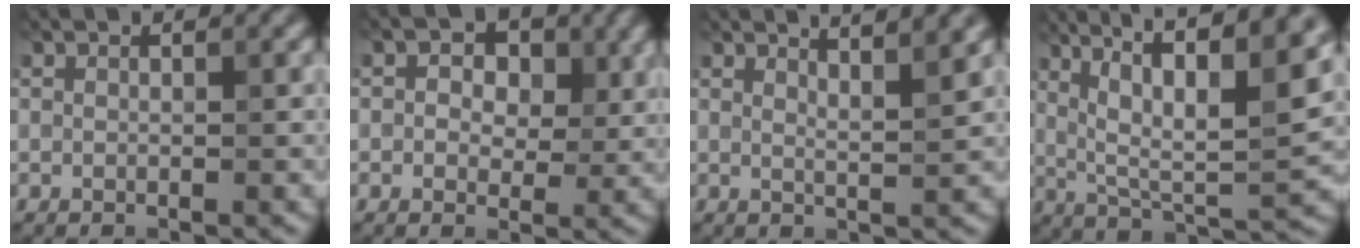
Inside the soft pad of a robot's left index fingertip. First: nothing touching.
{"total": 4.6, "force": [1.4, 3.1, 3.0], "torque": [-0.029, -0.001, 0.008]}
{"total": 3.7, "force": [2.8, 0.8, 2.4], "torque": [-0.018, 0.018, 0.019]}
{"total": 12.4, "force": [5.9, 3.4, 10.3], "torque": [-0.167, 0.010, 0.101]}